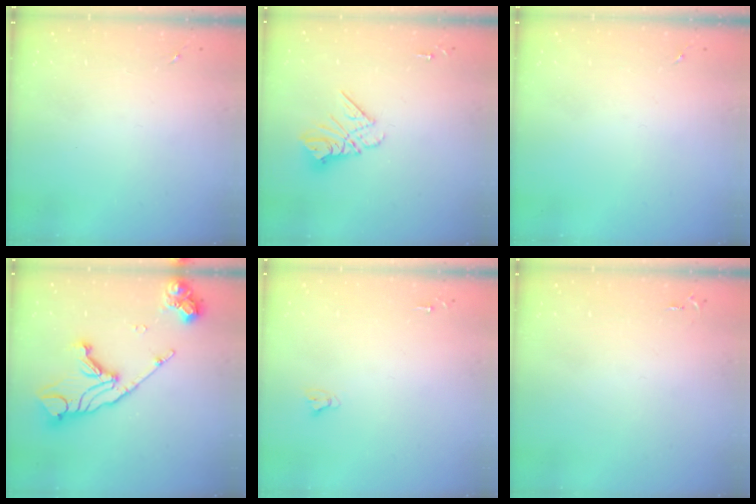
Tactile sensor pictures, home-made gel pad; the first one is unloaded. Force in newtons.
{"total": 10.7, "press": 10.7, "slide": 1.0}
{"total": 0.0}
{"total": 19.5, "press": 19.4, "slide": 2.1}
{"total": 2.7, "press": 2.7, "slide": 0.2}
{"total": 2.6, "press": 2.6, "slide": 0.4}